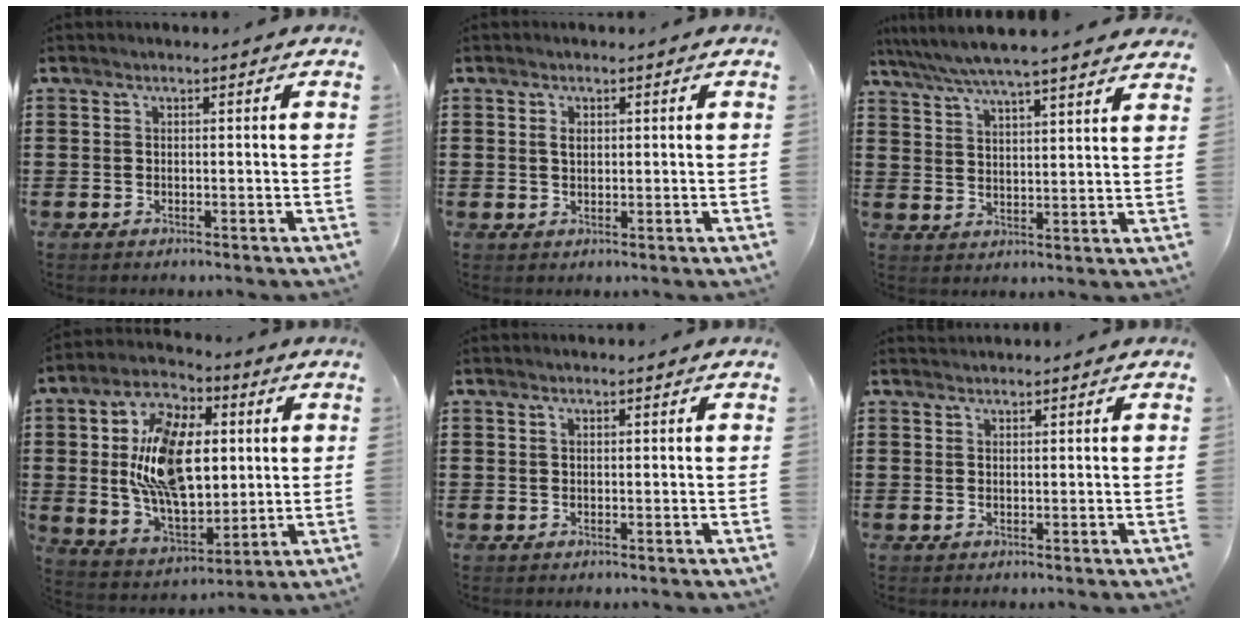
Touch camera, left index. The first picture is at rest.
{"total": 1.4, "force": [0.5, 0.8, 1.0], "torque": [-0.024, 0.005, 0.009]}
{"total": 5.8, "force": [5.4, -0.2, 2.3], "torque": [-0.064, -0.027, 0.092]}
{"total": 14.3, "force": [2.3, 8.4, 11.3], "torque": [-0.234, 0.013, 0.044]}
{"total": 0.5, "force": [0.3, 0.1, 0.4], "torque": [-0.009, -0.001, 0.006]}
{"total": 0.8, "force": [0.8, 0.0, 0.1], "torque": [-0.003, -0.001, 0.016]}